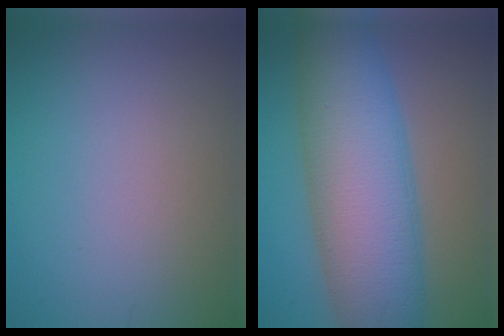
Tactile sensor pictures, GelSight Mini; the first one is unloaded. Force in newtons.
{"total": 12.1, "press": 12.1, "slide": 0.3}